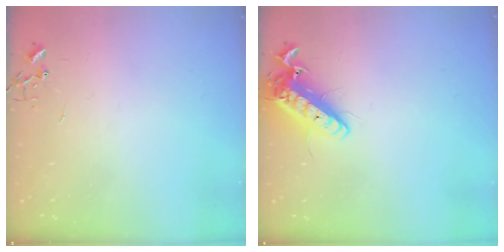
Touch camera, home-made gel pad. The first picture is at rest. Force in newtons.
{"total": 14.0, "press": 13.7, "slide": 2.8}